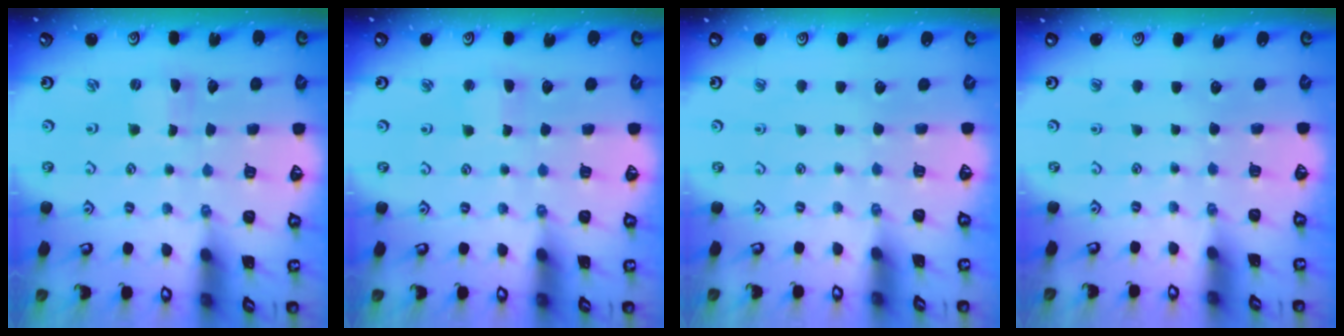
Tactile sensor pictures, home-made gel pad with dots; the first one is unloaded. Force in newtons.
{"total": 2.6, "press": 2.6, "slide": 0.4}
{"total": 0.0}
{"total": 0.0}